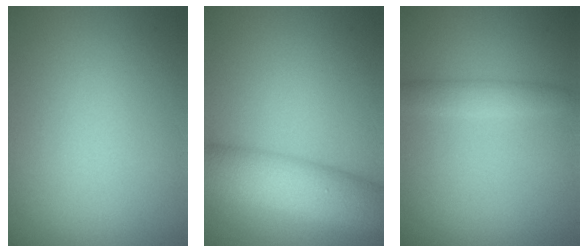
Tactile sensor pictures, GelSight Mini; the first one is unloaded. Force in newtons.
{"total": 7.7, "press": 7.6, "slide": 0.3}
{"total": 1.9, "press": 1.9, "slide": 0.0}